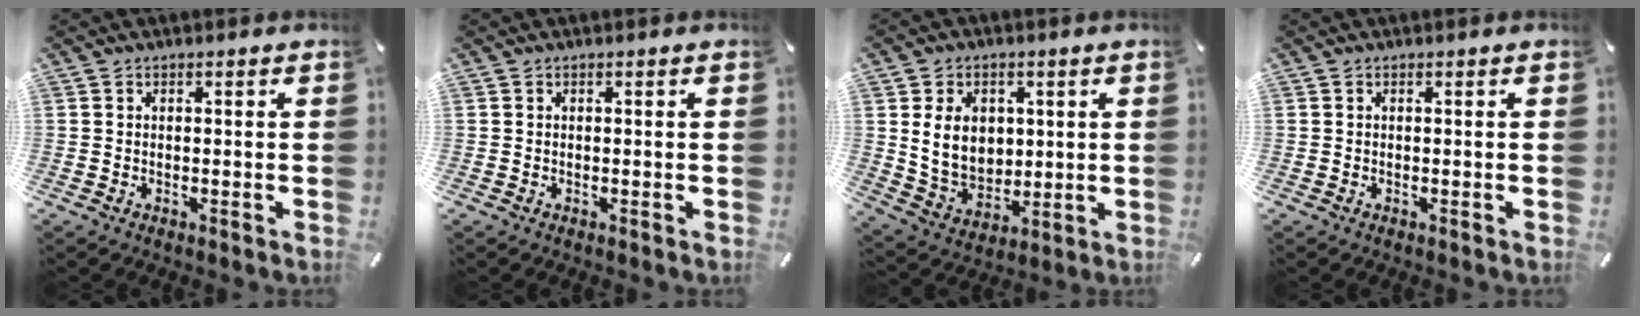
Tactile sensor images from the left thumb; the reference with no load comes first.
{"total": 0.0}
{"total": 10.2, "force": [2.6, 8.4, 5.1], "torque": [-0.108, -0.006, 0.048]}
{"total": 0.0}